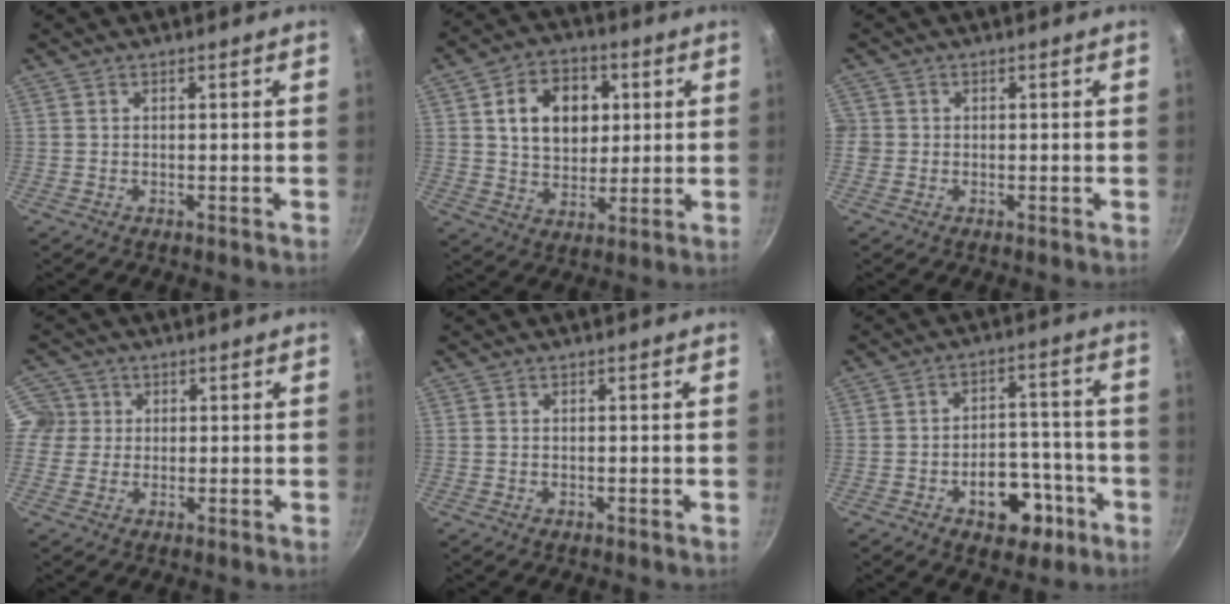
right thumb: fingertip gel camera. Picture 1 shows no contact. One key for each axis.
{"total": 13.1, "fx": 2.9, "fy": 9.8, "fz": 8.3, "tx": -0.098, "ty": 0.000, "tz": 0.045}
{"total": 1.9, "fx": -0.4, "fy": 1.8, "fz": 0.4, "tx": 0.001, "ty": 0.005, "tz": -0.010}
{"total": 5.0, "fx": 0.9, "fy": 4.8, "fz": 0.9, "tx": 0.021, "ty": 0.001, "tz": 0.003}
{"total": 0.0}
{"total": 10.0, "fx": -4.6, "fy": 6.4, "fz": 6.2, "tx": -0.045, "ty": 0.036, "tz": -0.057}